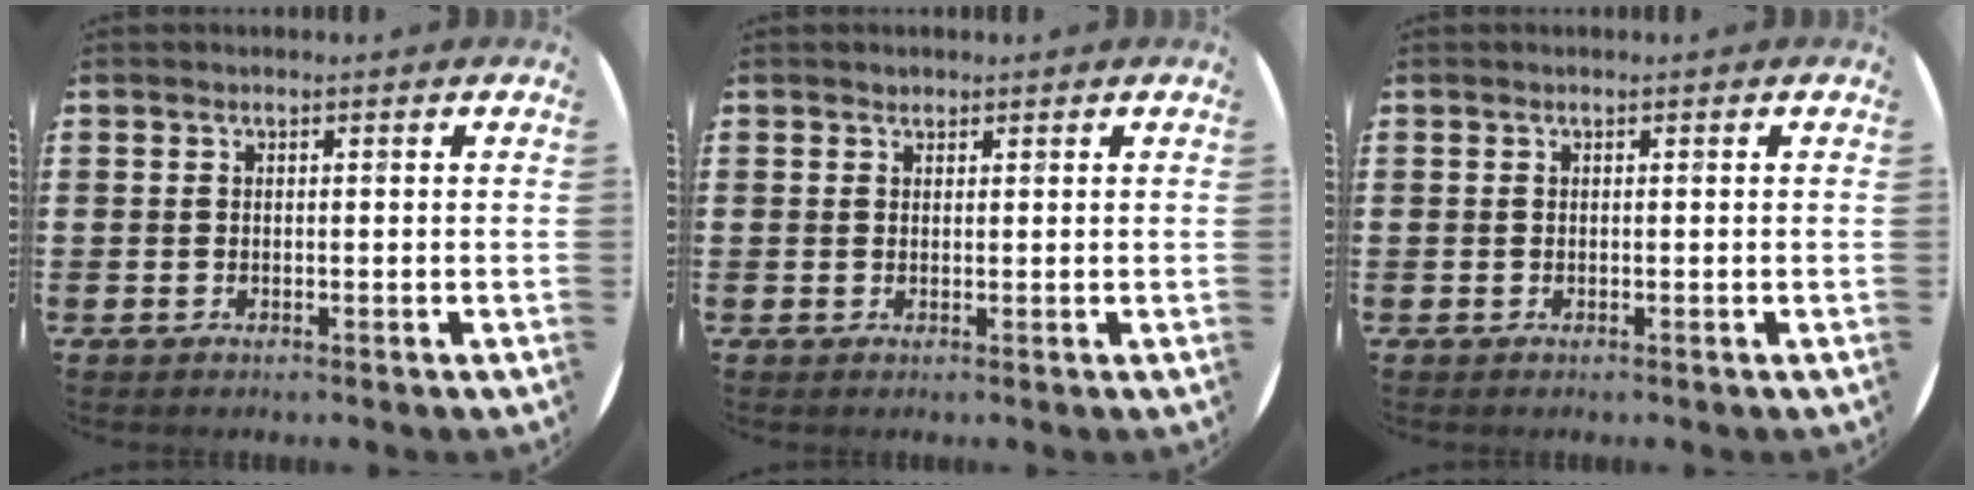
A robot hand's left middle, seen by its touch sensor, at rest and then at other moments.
{"total": 0.7, "force": [0.7, 0.3, -0.1], "torque": [0.001, 0.003, 0.013]}
{"total": 0.0}